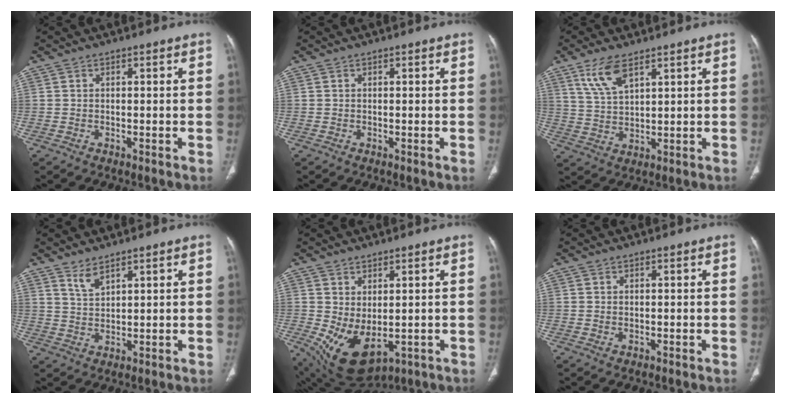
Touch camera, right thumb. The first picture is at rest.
{"total": 0.0}
{"total": 7.2, "force": [4.4, 2.8, 4.9], "torque": [-0.097, -0.017, 0.095]}
{"total": 3.3, "force": [2.6, 1.0, 1.8], "torque": [-0.033, -0.019, 0.059]}
{"total": 10.3, "force": [-1.5, 5.6, 8.5], "torque": [-0.142, -0.007, 0.008]}
{"total": 0.5, "force": [0.0, 0.3, 0.4], "torque": [-0.012, 0.000, 0.004]}